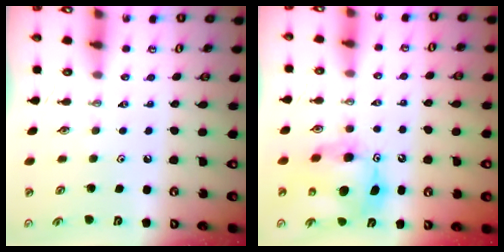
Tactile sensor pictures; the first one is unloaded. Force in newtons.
{"total": 11.7, "press": 11.6, "slide": 1.0}